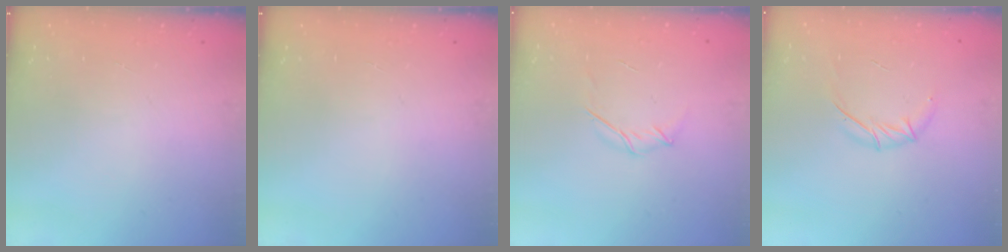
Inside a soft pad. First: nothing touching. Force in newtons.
{"total": 0.0}
{"total": 3.7, "press": 3.6, "slide": 0.9}
{"total": 7.6, "press": 7.5, "slide": 1.1}